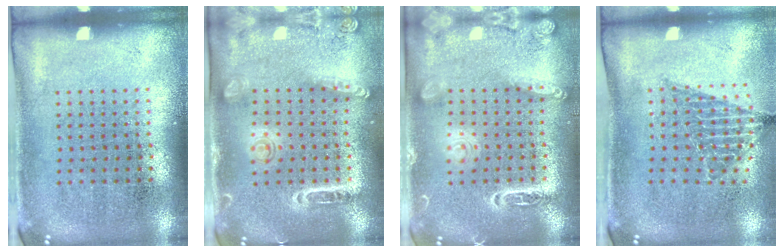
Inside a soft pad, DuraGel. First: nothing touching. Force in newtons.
{"total": 1.6, "press": 1.5, "slide": 0.4}
{"total": 1.9, "press": 1.8, "slide": 0.4}
{"total": 1.3, "press": 1.1, "slide": 0.7}